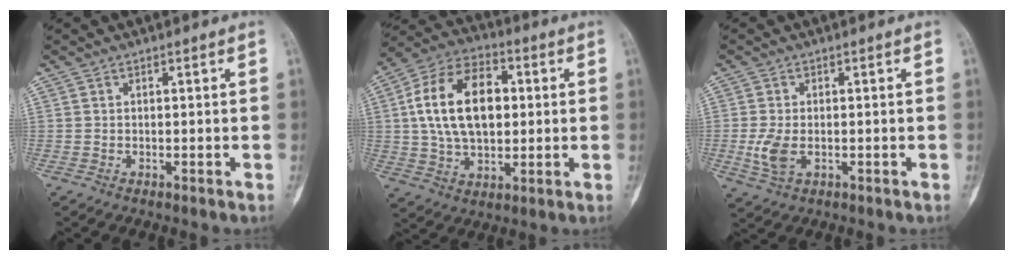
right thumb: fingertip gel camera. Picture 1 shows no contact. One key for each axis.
{"total": 18.0, "fx": 2.4, "fy": 11.2, "fz": 13.8, "tx": -0.224, "ty": 0.014, "tz": 0.040}
{"total": 4.9, "fx": -0.8, "fy": 2.8, "fz": 3.9, "tx": -0.093, "ty": -0.008, "tz": -0.013}